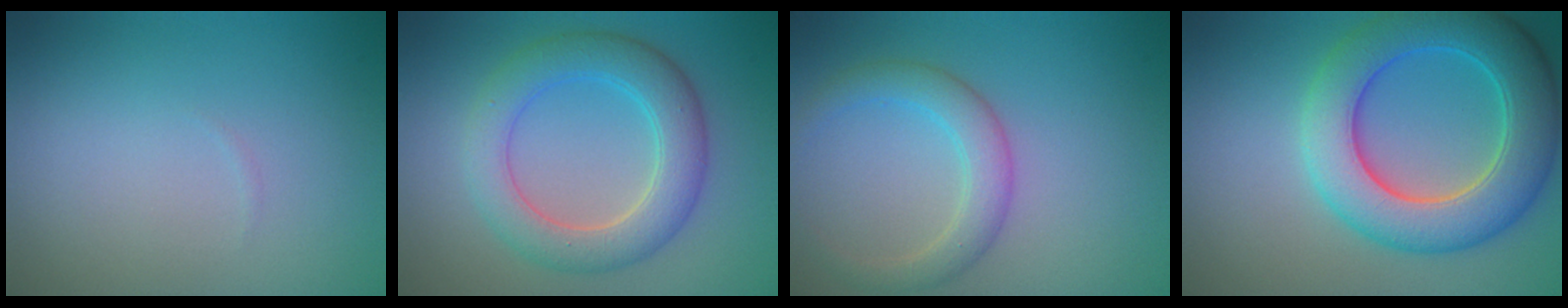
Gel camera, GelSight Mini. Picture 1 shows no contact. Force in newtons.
{"total": 5.5, "press": 5.5, "slide": 0.2}
{"total": 3.2, "press": 3.2, "slide": 0.1}
{"total": 8.2, "press": 8.2, "slide": 0.6}